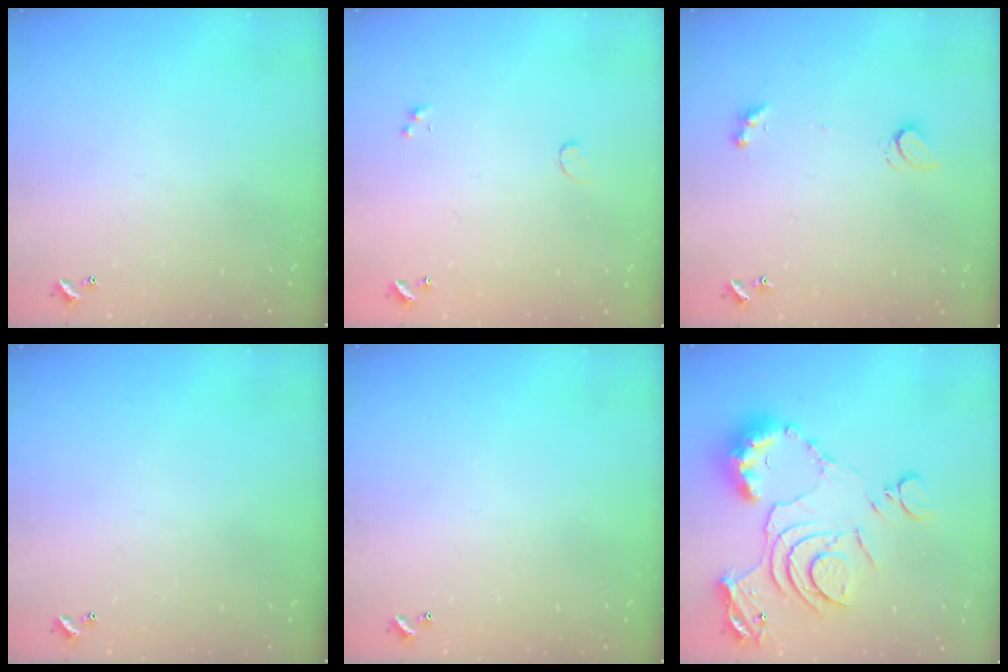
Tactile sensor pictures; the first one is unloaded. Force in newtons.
{"total": 0.5, "press": 0.4, "slide": 0.3}
{"total": 1.4, "press": 1.2, "slide": 0.6}
{"total": 0.0}
{"total": 0.0}
{"total": 15.1, "press": 15.0, "slide": 1.6}